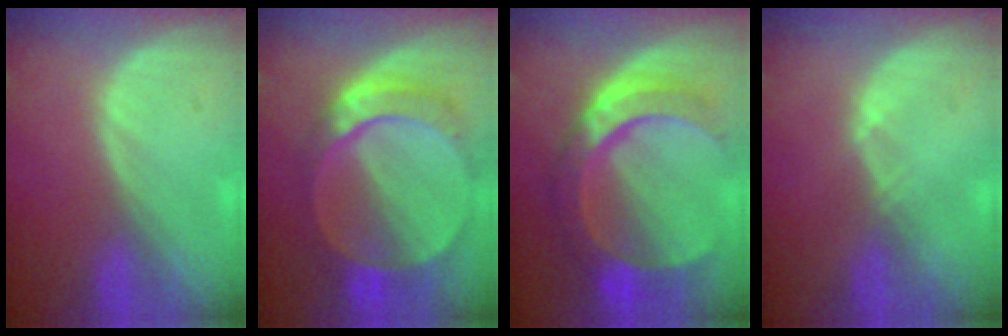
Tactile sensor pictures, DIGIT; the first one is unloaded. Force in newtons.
{"total": 9.5, "press": 8.3, "slide": 4.4}
{"total": 10.0, "press": 10.0, "slide": 0.9}
{"total": 0.6, "press": 0.5, "slide": 0.3}